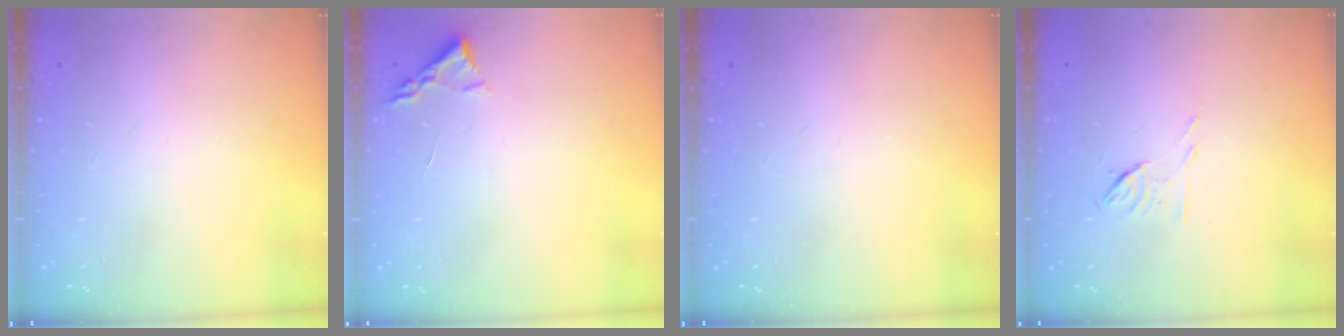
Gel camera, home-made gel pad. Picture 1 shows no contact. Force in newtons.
{"total": 2.2, "press": 2.2, "slide": 0.3}
{"total": 0.0}
{"total": 5.8, "press": 5.7, "slide": 1.2}